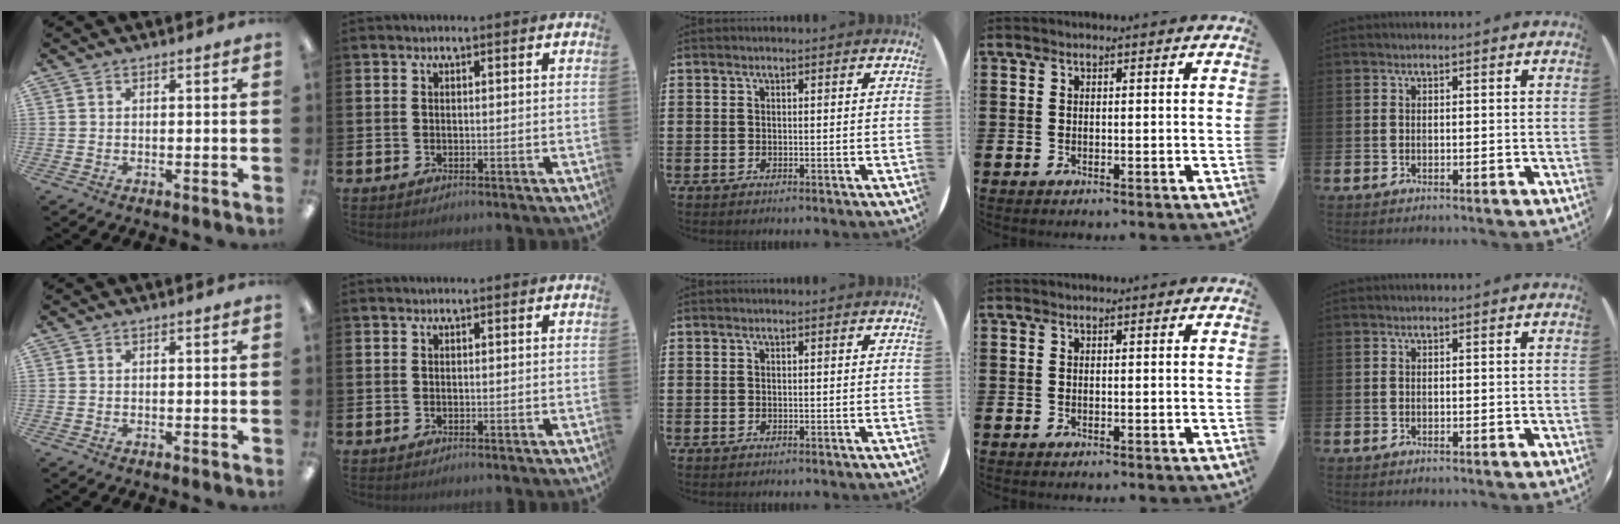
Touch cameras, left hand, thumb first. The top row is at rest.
{}